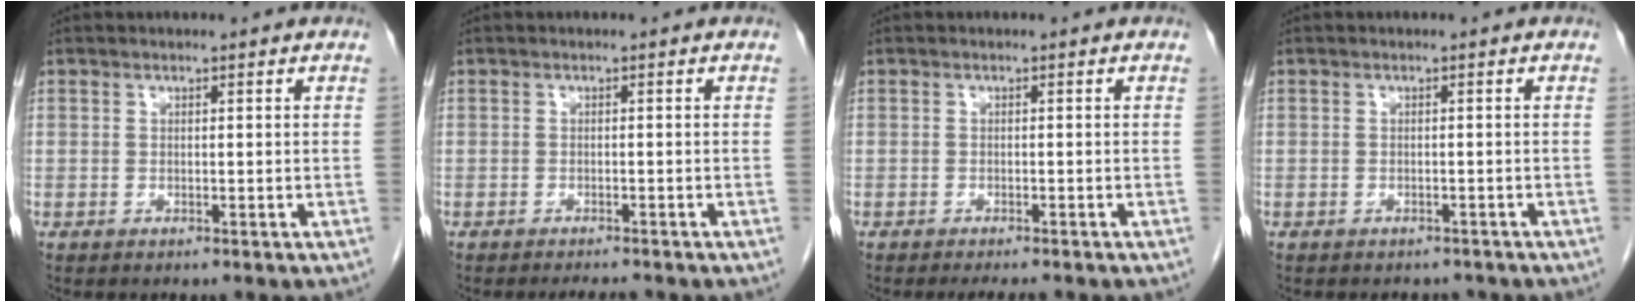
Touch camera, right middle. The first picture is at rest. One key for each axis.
{"total": 2.1, "fx": -1.9, "fy": 0.2, "fz": 0.7, "tx": -0.012, "ty": -0.007, "tz": -0.024}
{"total": 3.0, "fx": -2.6, "fy": 0.5, "fz": 1.5, "tx": -0.016, "ty": -0.007, "tz": -0.033}
{"total": 2.9, "fx": -2.6, "fy": 1.3, "fz": 0.5, "tx": -0.009, "ty": -0.001, "tz": -0.031}